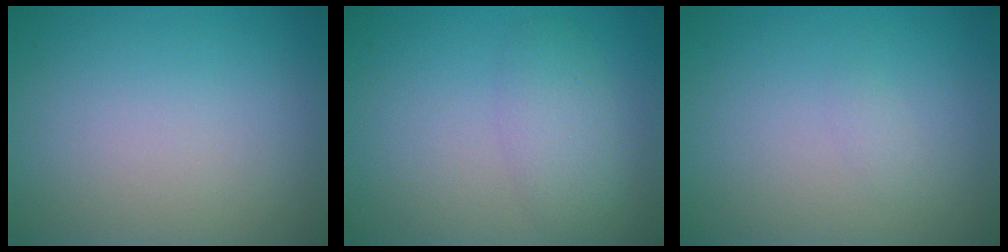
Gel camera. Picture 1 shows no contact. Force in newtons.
{"total": 2.8, "press": 2.8, "slide": 0.1}
{"total": 0.5, "press": 0.5, "slide": 0.0}